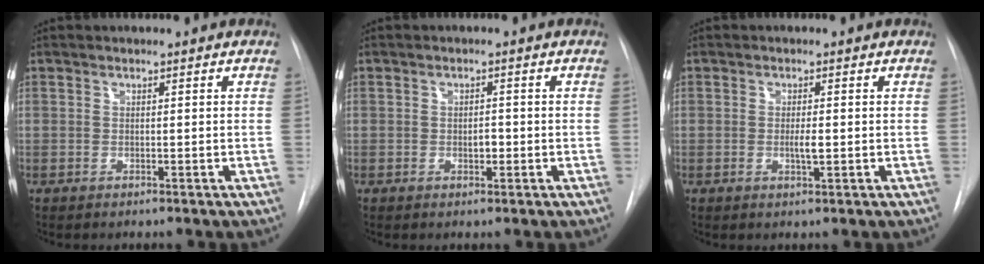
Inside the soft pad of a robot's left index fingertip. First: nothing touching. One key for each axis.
{"total": 1.5, "fx": -0.3, "fy": 0.9, "fz": 1.2, "tx": -0.017, "ty": 0.002, "tz": -0.004}
{"total": 1.8, "fx": -0.2, "fy": 0.3, "fz": 1.8, "tx": -0.034, "ty": -0.002, "tz": -0.003}